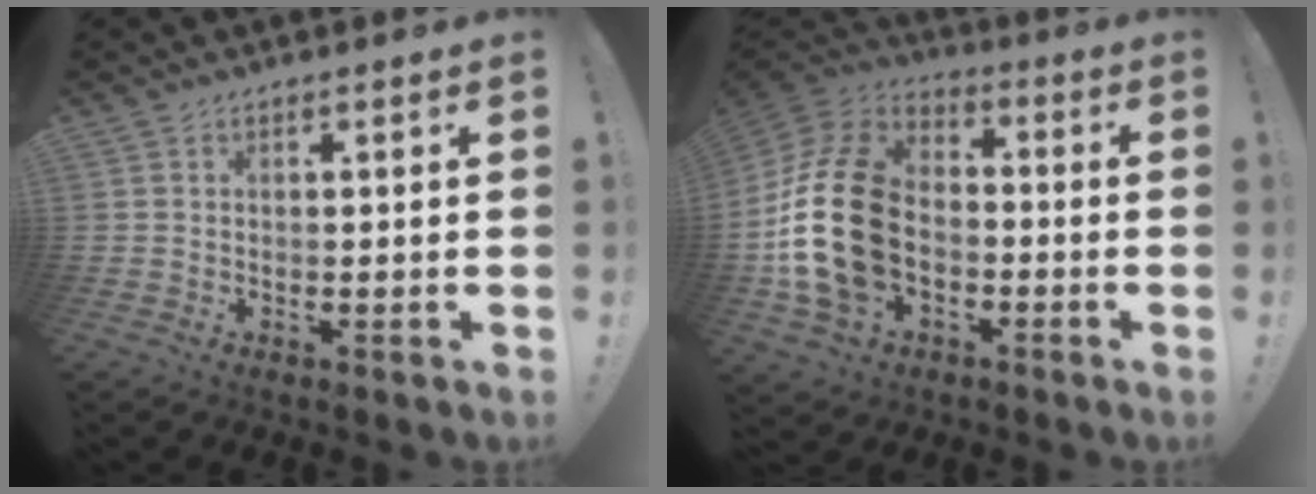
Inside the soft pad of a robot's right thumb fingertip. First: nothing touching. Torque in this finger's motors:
{"motor_torque": [2.47, 2.47, 1.42, -1.06, 0.30]}